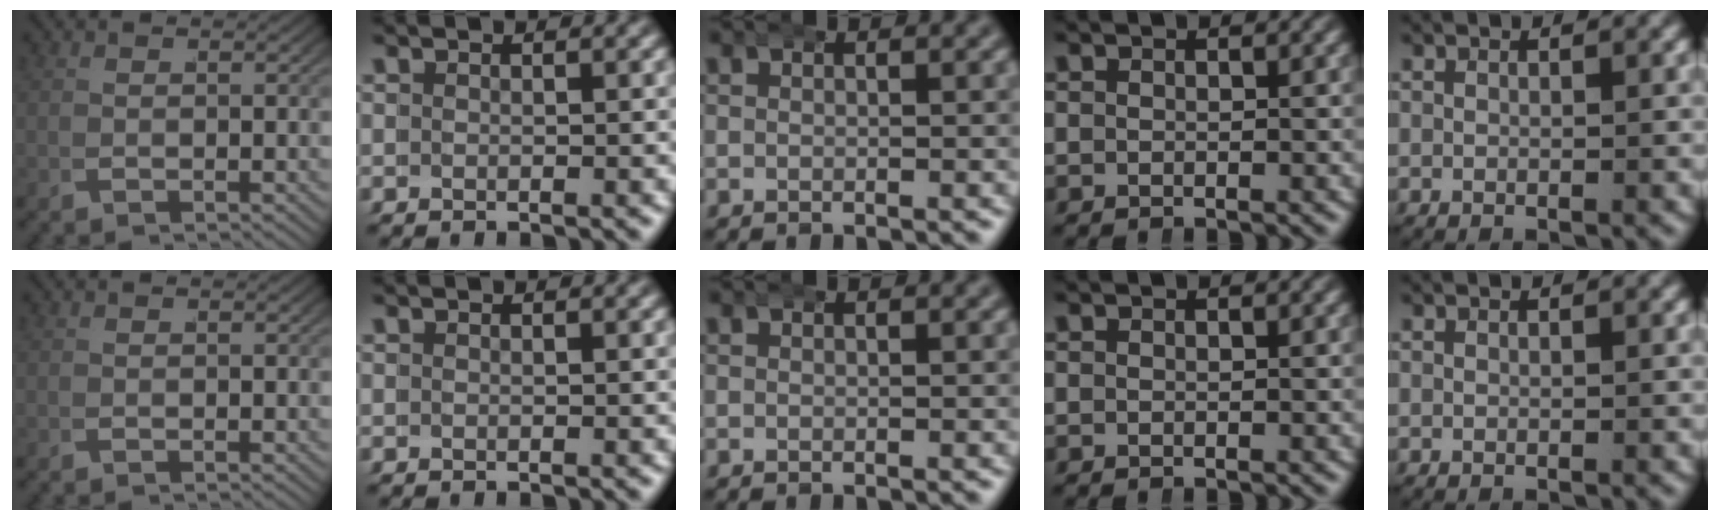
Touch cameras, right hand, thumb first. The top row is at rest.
{}